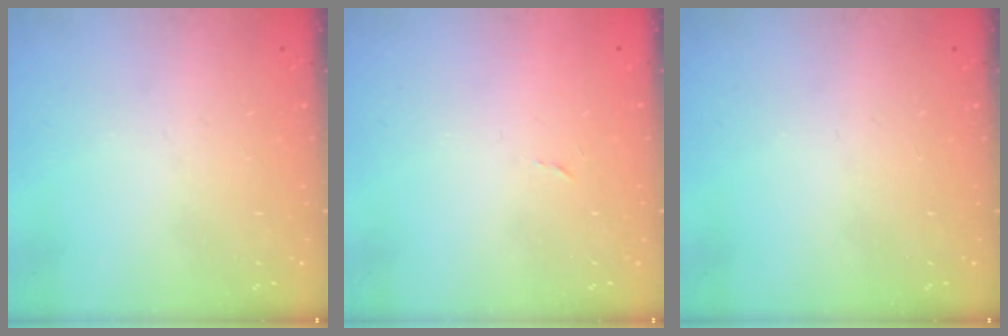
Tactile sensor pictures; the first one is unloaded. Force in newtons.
{"total": 2.4, "press": 2.4, "slide": 0.4}
{"total": 0.0}